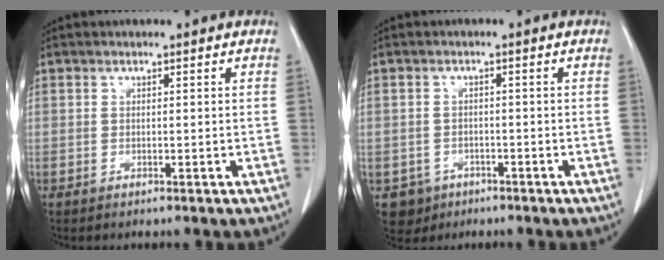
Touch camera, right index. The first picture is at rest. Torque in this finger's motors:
{"motor_torque": [-0.24, 0.01, -0.55, -0.14]}